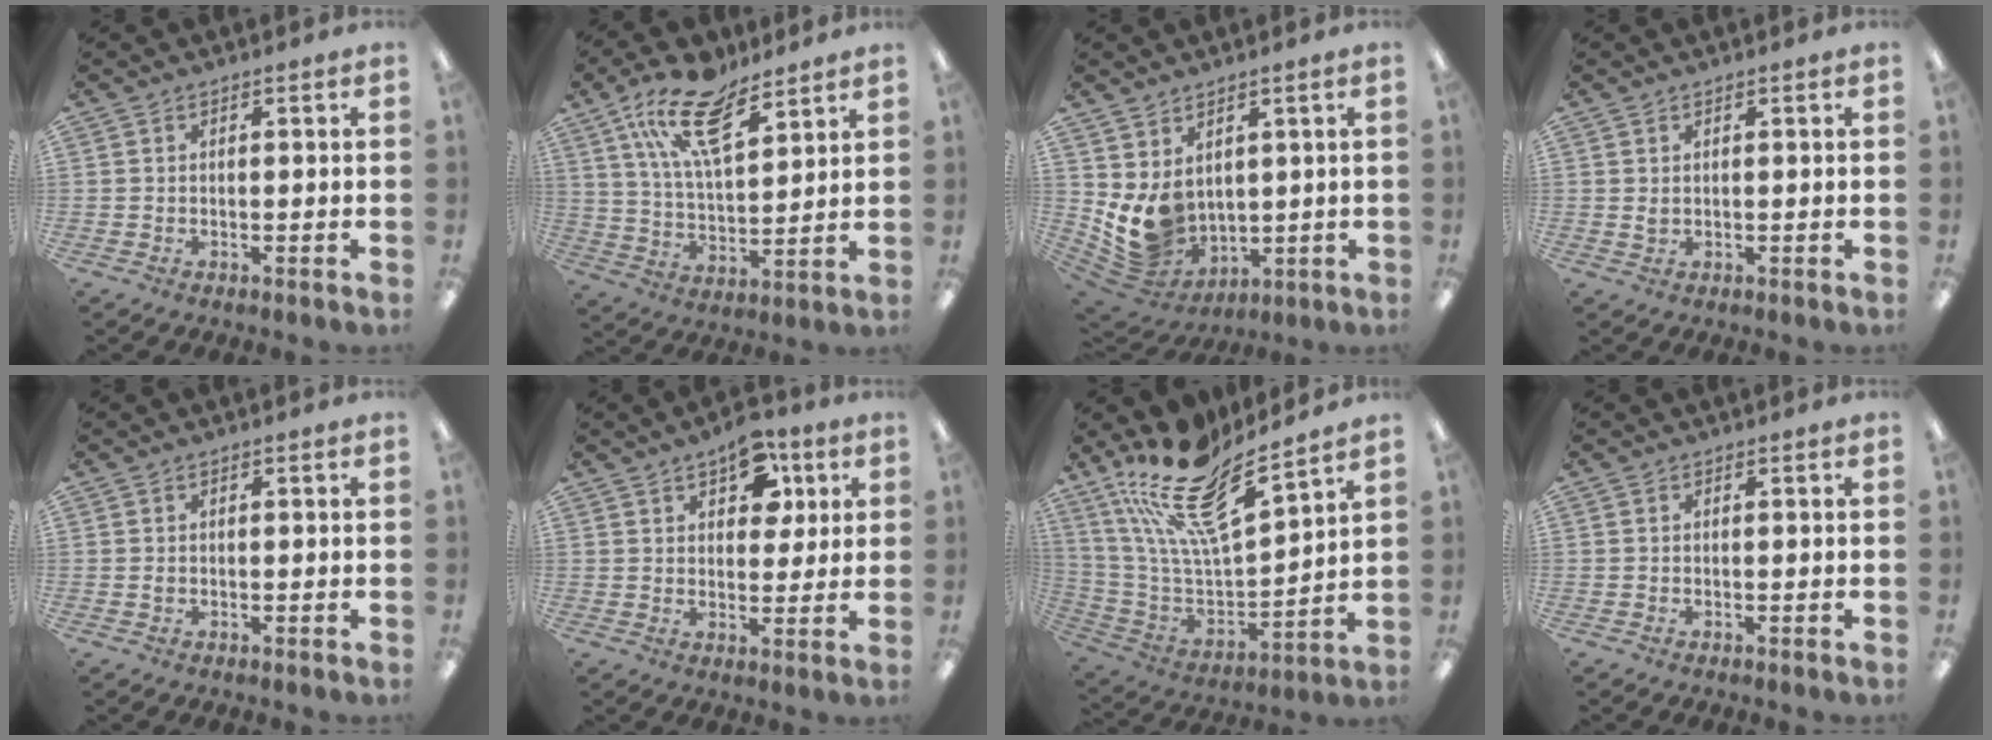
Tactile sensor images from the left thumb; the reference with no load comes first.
{"total": 17.2, "force": [11.0, 7.3, 11.0], "torque": [-0.200, -0.045, 0.196]}
{"total": 8.9, "force": [3.2, 7.0, 4.5], "torque": [-0.109, -0.042, 0.069]}
{"total": 1.1, "force": [0.5, 0.6, 0.8], "torque": [-0.017, 0.000, 0.009]}
{"total": 0.7, "force": [0.1, 0.5, 0.5], "torque": [-0.011, 0.003, 0.000]}
{"total": 9.5, "force": [5.5, 5.7, 5.4], "torque": [-0.064, -0.014, 0.093]}
{"total": 20.8, "force": [15.1, 6.8, 12.6], "torque": [-0.245, -0.103, 0.261]}
{"total": 0.0}